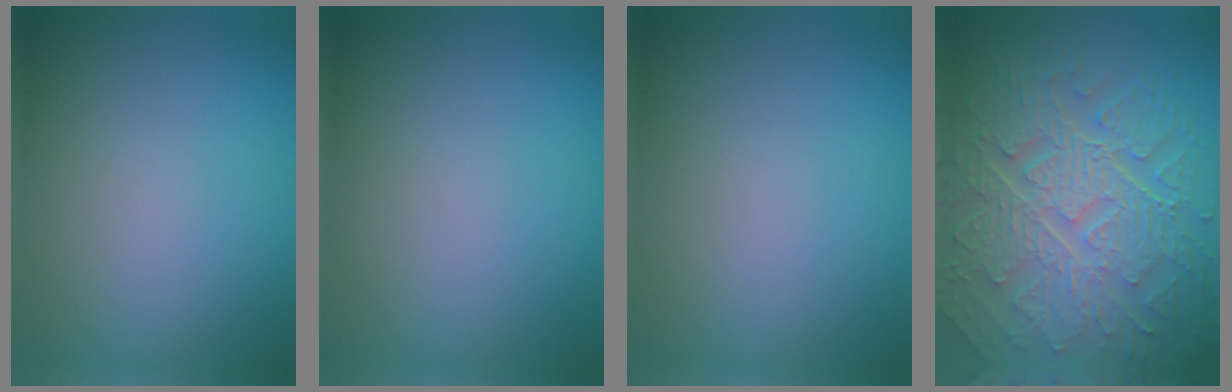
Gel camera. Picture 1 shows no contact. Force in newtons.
{"total": 0.0}
{"total": 0.0}
{"total": 10.6, "press": 7.0, "slide": 7.9}